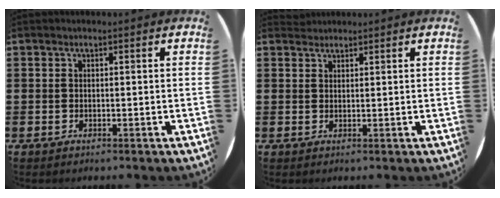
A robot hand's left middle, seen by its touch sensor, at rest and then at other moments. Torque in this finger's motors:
{"motor_torque": [-0.45, -0.19, 0.02, -0.01]}